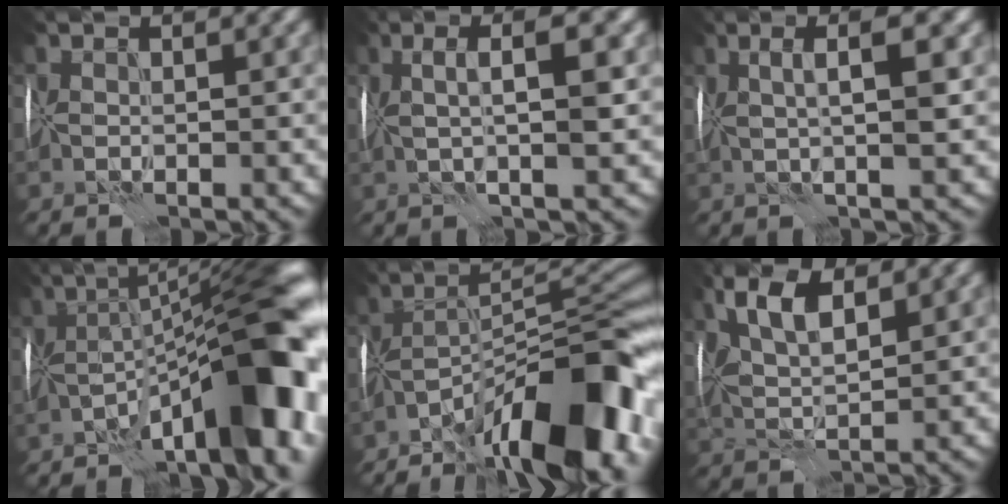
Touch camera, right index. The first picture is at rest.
{"total": 4.4, "force": [0.7, 0.5, 4.4], "torque": [-0.070, 0.005, 0.007]}
{"total": 4.4, "force": [0.9, 0.6, 4.3], "torque": [-0.063, 0.006, 0.009]}
{"total": 14.6, "force": [-5.0, 4.2, 13.1], "torque": [-0.164, 0.008, -0.085]}
{"total": 14.5, "force": [-8.8, 4.1, 10.8], "torque": [-0.156, 0.005, -0.153]}
{"total": 6.0, "force": [2.7, 2.4, 4.8], "torque": [-0.096, 0.006, 0.047]}